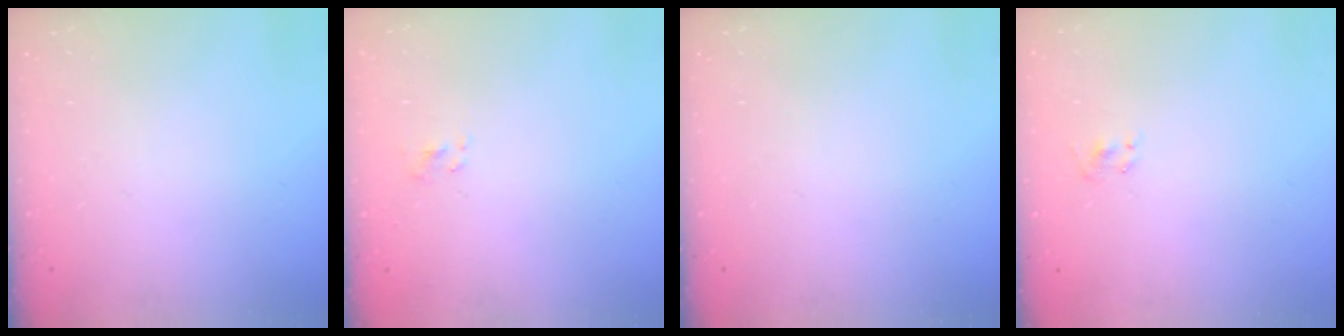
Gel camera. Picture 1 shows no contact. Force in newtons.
{"total": 0.8, "press": 0.5, "slide": 0.6}
{"total": 0.0}
{"total": 1.0, "press": 0.6, "slide": 0.8}